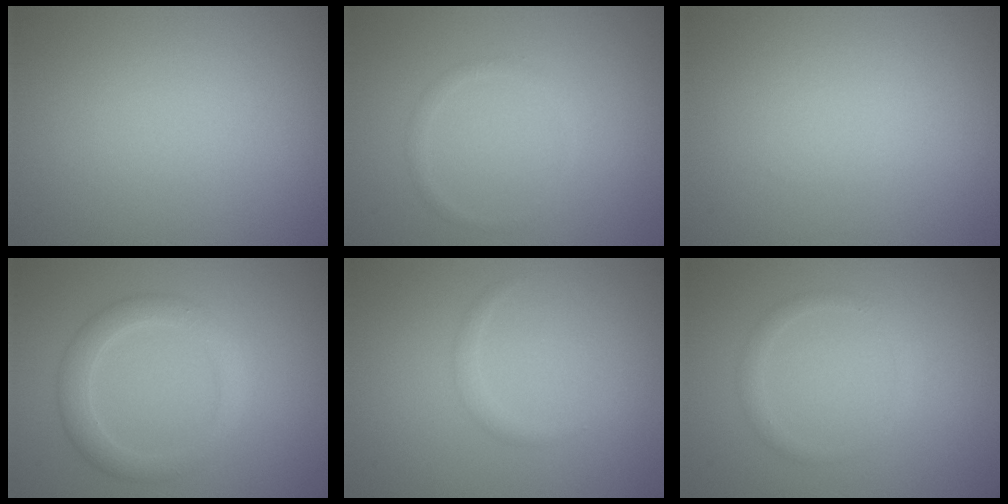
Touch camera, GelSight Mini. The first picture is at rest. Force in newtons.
{"total": 0.8, "press": 0.8, "slide": 0.1}
{"total": 0.0}
{"total": 2.9, "press": 2.9, "slide": 0.2}
{"total": 0.9, "press": 0.9, "slide": 0.1}
{"total": 1.1, "press": 1.0, "slide": 0.1}